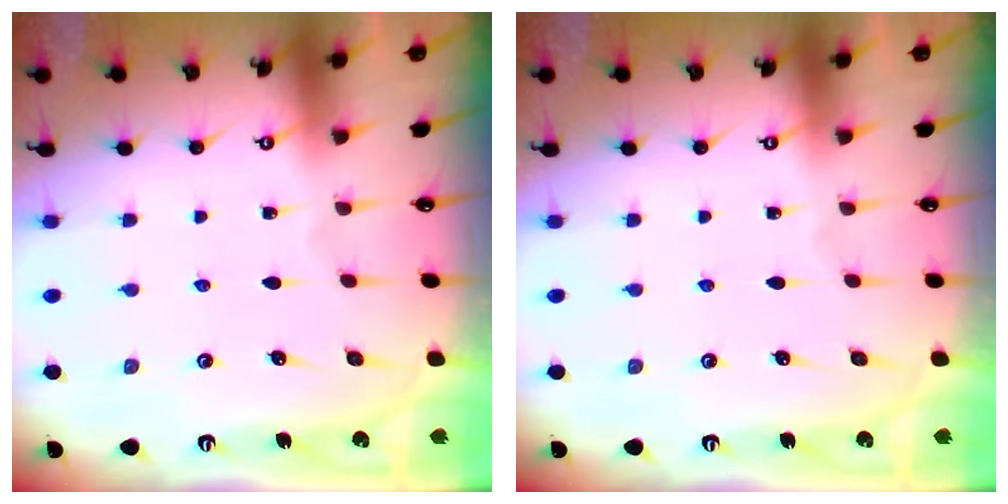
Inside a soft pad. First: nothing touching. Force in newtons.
{"total": 0.0}